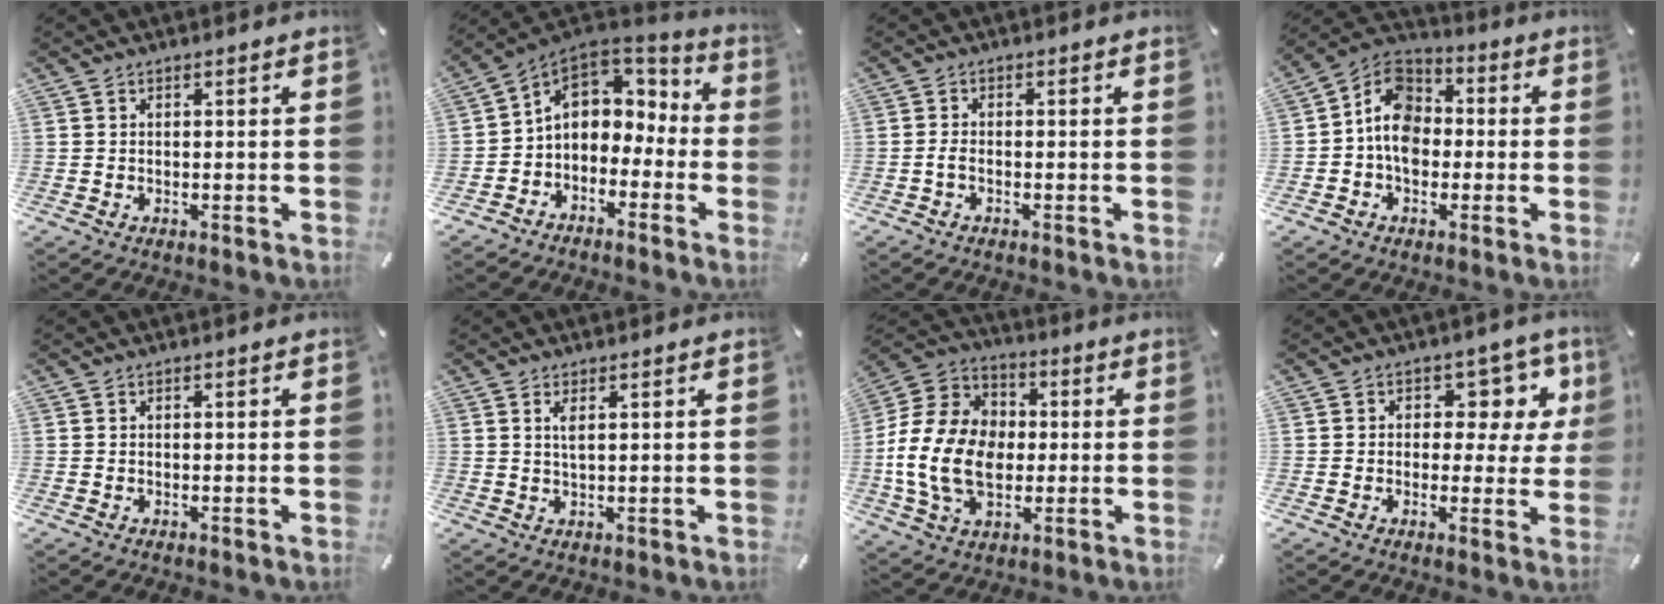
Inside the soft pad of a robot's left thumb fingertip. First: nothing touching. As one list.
[{"total": 7.4, "force": [0.6, 6.6, 3.2], "torque": [-0.075, 0.005, 0.019]}, {"total": 1.8, "force": [-0.8, 0.8, 1.4], "torque": [-0.026, 0.004, -0.015]}, {"total": 10.2, "force": [-1.9, 8.2, 5.7], "torque": [-0.119, 0.018, -0.039]}, {"total": 0.0}, {"total": 2.3, "force": [0.8, 0.5, 2.2], "torque": [-0.045, 0.002, 0.012]}, {"total": 17.5, "force": [-2.2, 13.4, 11.0], "torque": [-0.249, 0.023, -0.040]}, {"total": 8.7, "force": [3.1, 6.2, 5.2], "torque": [-0.062, -0.022, 0.051]}]